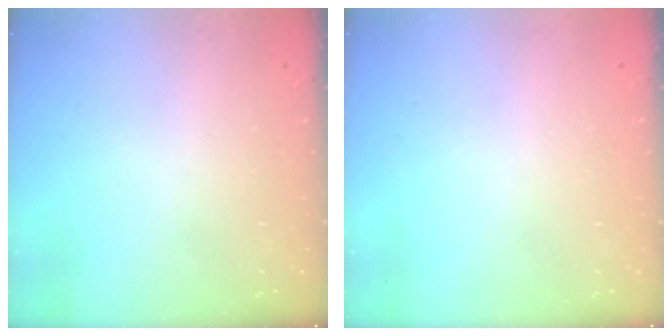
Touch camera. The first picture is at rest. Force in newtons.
{"total": 0.0}